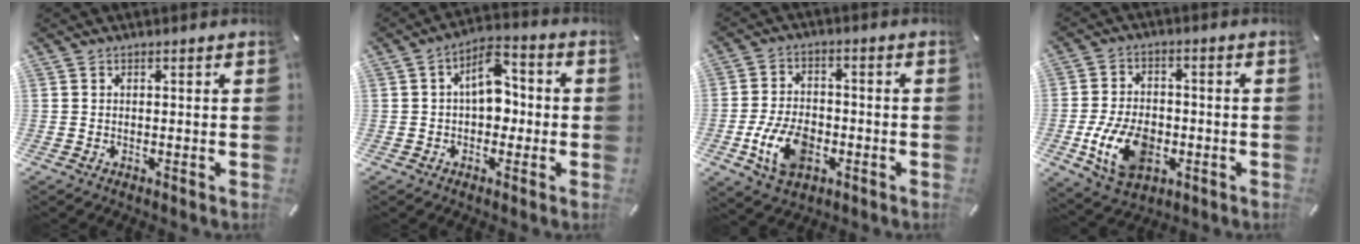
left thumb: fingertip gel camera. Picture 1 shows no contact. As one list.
[{"total": 9.0, "force": [0.2, 5.9, 6.8], "torque": [-0.093, 0.008, 0.001]}, {"total": 11.5, "force": [-3.9, 7.5, 7.8], "torque": [-0.164, 0.005, -0.069]}, {"total": 13.2, "force": [-3.7, 8.9, 9.0], "torque": [-0.184, 0.001, -0.066]}]